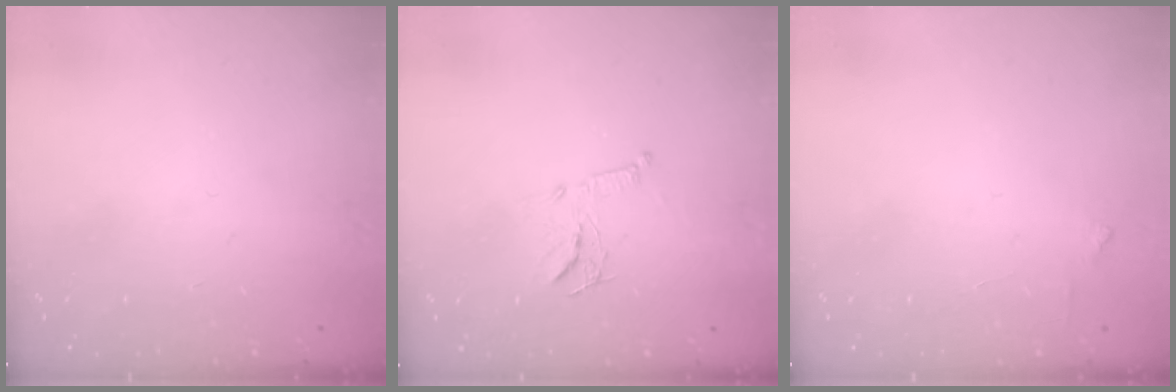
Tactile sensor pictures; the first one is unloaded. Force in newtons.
{"total": 9.7, "press": 9.7, "slide": 0.3}
{"total": 2.6, "press": 2.6, "slide": 0.2}